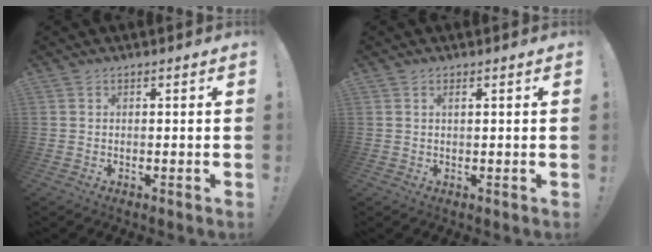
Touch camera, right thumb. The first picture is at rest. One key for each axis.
{"total": 1.0, "fx": 0.4, "fy": 0.1, "fz": 0.9, "tx": -0.018, "ty": 0.001, "tz": 0.006}